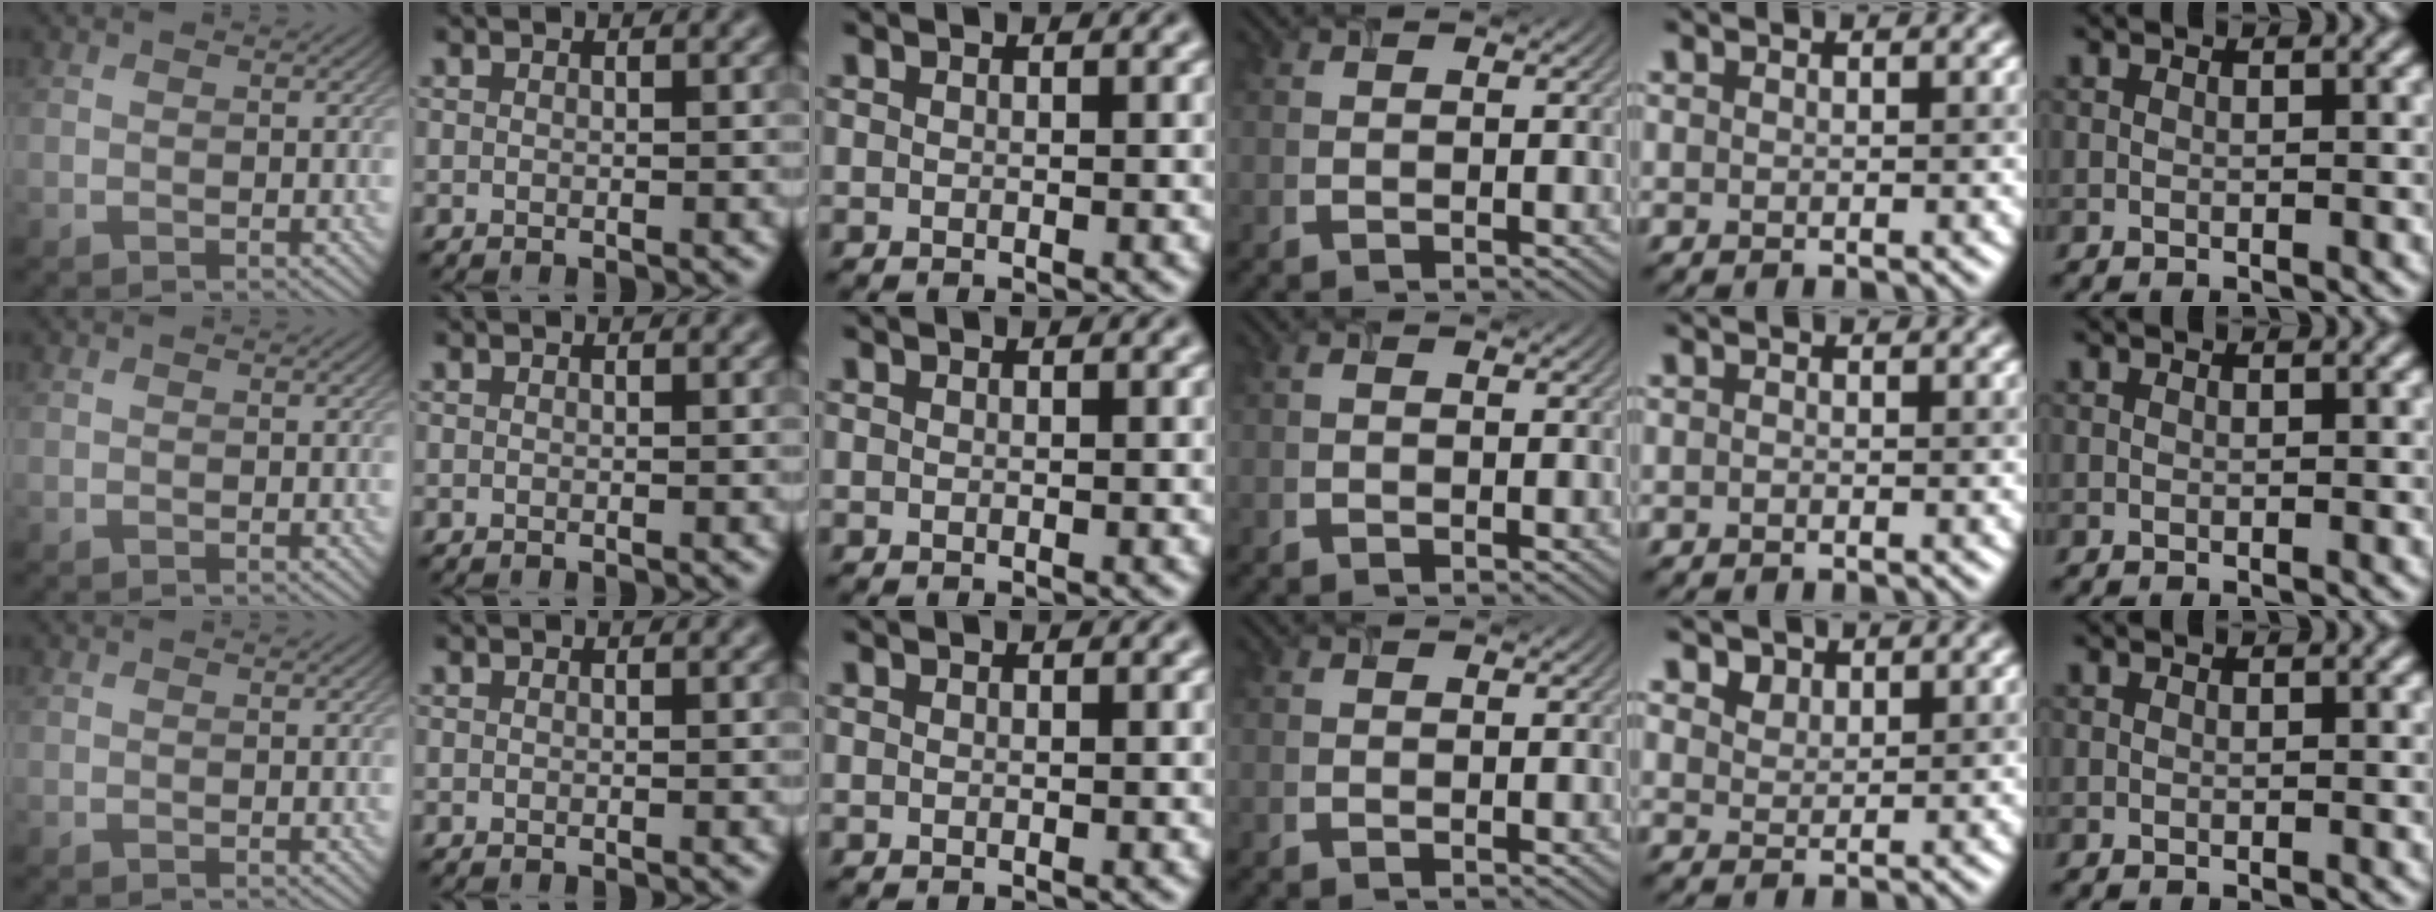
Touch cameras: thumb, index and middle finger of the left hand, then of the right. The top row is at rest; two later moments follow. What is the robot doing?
{"motion": "insert", "object": "airpods case & airpods"}